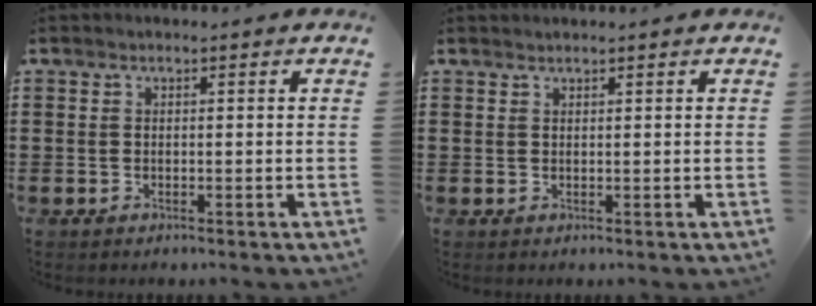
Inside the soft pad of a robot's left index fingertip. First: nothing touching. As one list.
[{"total": 0.8, "force": [0.8, -0.1, 0.2], "torque": [-0.004, -0.002, 0.016]}]